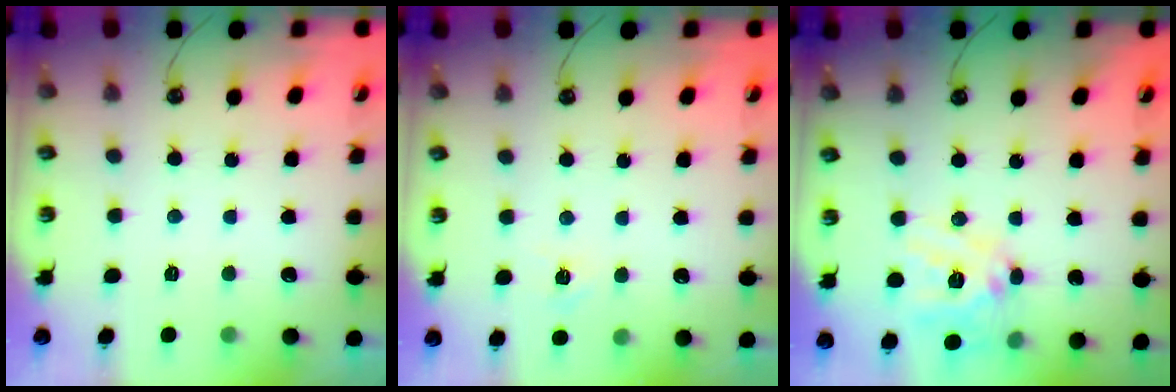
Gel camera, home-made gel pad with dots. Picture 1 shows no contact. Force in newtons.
{"total": 3.7, "press": 3.7, "slide": 0.3}
{"total": 15.5, "press": 15.3, "slide": 2.3}